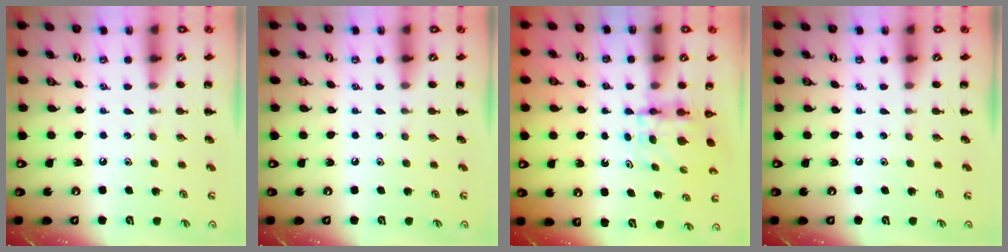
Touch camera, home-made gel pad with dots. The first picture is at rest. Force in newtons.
{"total": 0.0}
{"total": 4.0, "press": 4.0, "slide": 0.3}
{"total": 0.0}